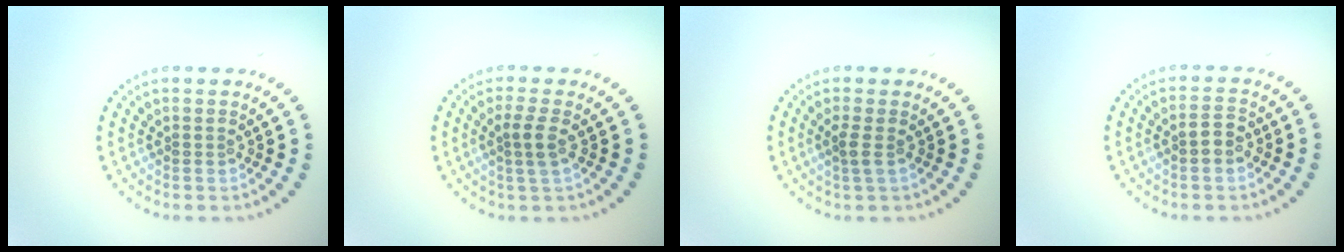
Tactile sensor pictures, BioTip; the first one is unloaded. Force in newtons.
{"total": 1.6, "press": 1.4, "slide": 0.8}
{"total": 1.2, "press": 1.0, "slide": 0.7}
{"total": 1.9, "press": 1.8, "slide": 0.5}